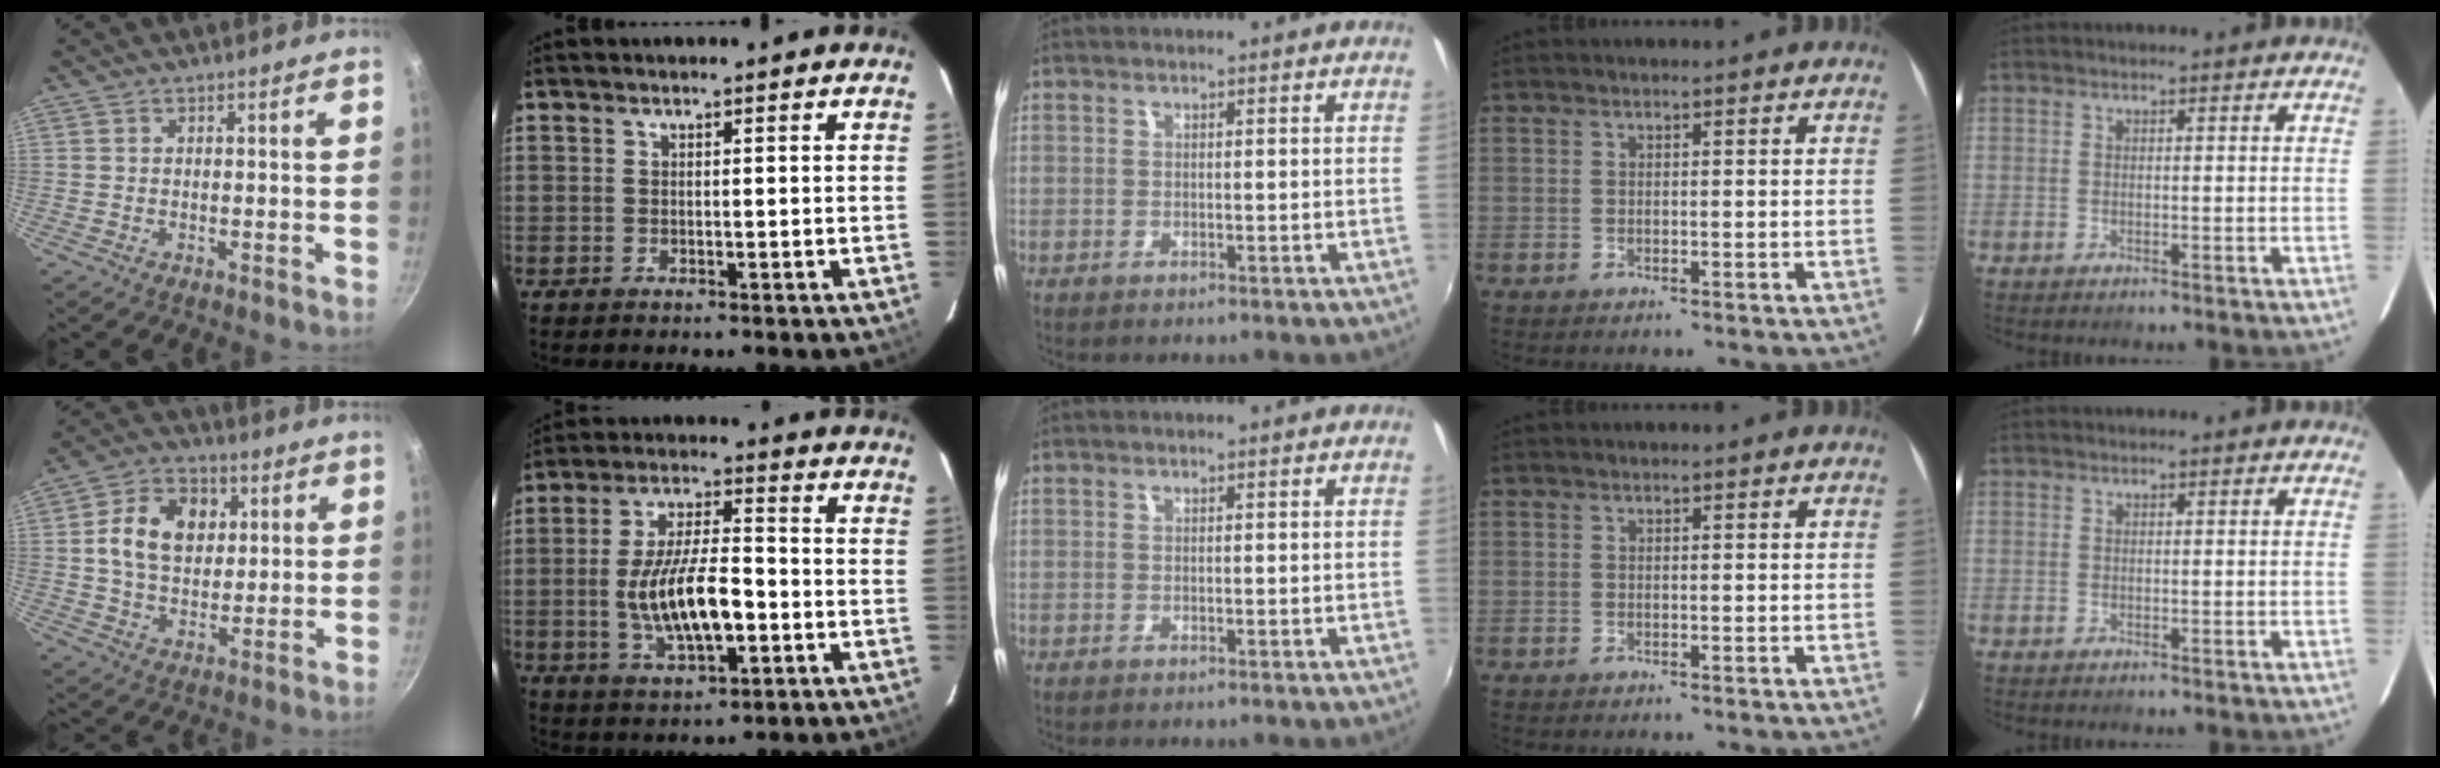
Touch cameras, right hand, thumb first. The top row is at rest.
{"thumb": {"total": 12.4, "force": [2.7, 9.2, 7.9], "torque": [-0.109, 0.004, 0.037]}, "index": {"total": 13.4, "force": [-2.8, 4.7, 12.2], "torque": [-0.238, -0.004, -0.041]}}